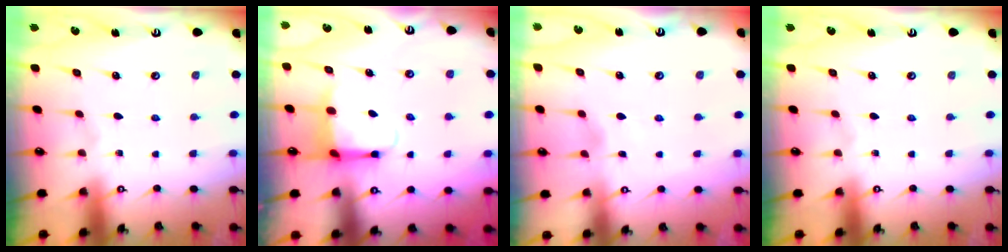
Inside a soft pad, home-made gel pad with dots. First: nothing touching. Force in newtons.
{"total": 6.1, "press": 6.0, "slide": 1.3}
{"total": 3.0, "press": 2.9, "slide": 0.4}
{"total": 0.0}